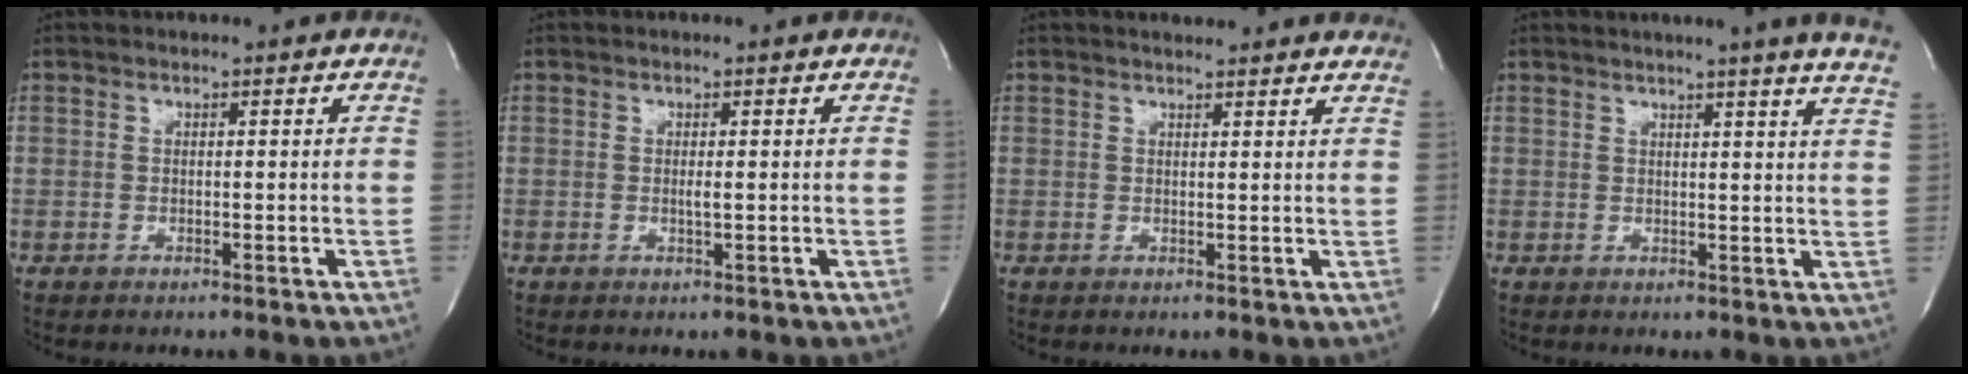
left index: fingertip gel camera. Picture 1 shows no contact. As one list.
[{"total": 0.8, "force": [0.0, 0.0, 0.8], "torque": [-0.020, -0.002, 0.001]}, {"total": 7.2, "force": [6.9, 0.9, 1.9], "torque": [-0.024, 0.007, 0.065]}, {"total": 12.9, "force": [11.0, -1.6, 6.5], "torque": [-0.097, -0.041, 0.115]}]